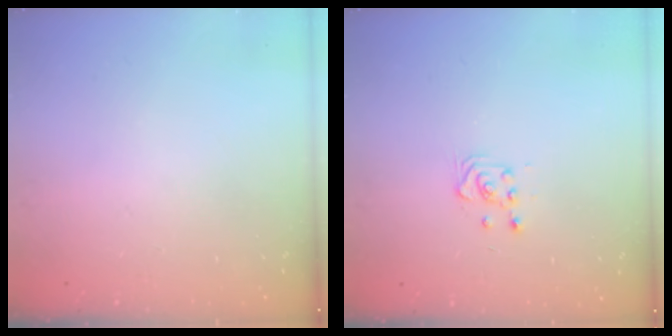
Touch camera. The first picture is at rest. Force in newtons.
{"total": 3.5, "press": 3.3, "slide": 1.0}